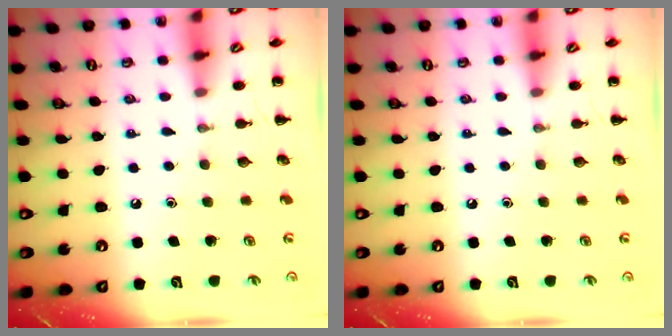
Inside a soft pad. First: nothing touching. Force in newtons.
{"total": 0.0}